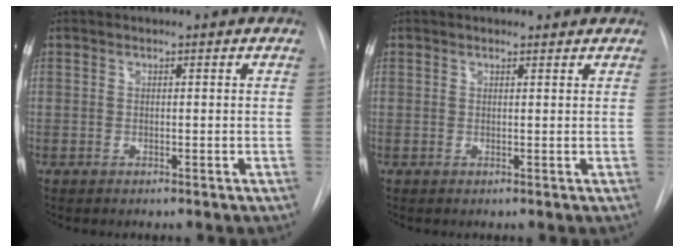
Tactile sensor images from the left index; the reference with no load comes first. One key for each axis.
{"total": 1.3, "fx": 1.2, "fy": 0.3, "fz": 0.0, "tx": -0.011, "ty": 0.002, "tz": 0.015}